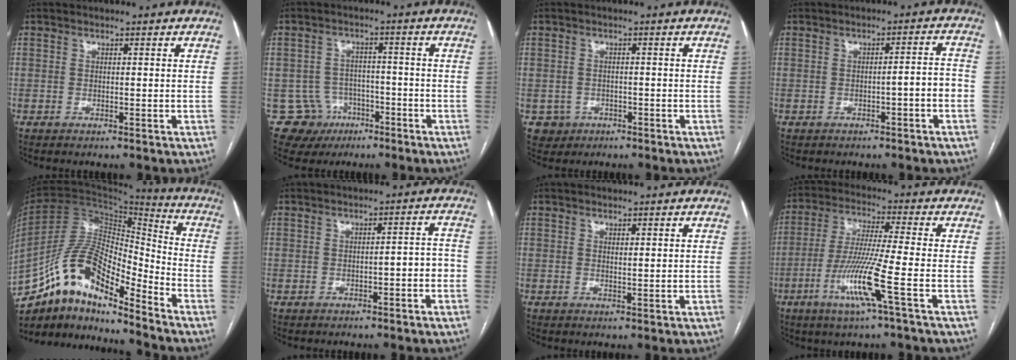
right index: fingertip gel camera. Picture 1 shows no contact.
{"total": 6.9, "force": [-3.2, 6.1, -0.1], "torque": [0.009, 0.013, -0.043]}
{"total": 3.1, "force": [-1.3, 2.9, 0.0], "torque": [0.008, 0.011, -0.016]}
{"total": 3.2, "force": [-1.3, 0.0, 2.9], "torque": [-0.032, 0.010, -0.020]}
{"total": 15.4, "force": [-11.3, 4.1, 9.6], "torque": [-0.177, 0.040, -0.203]}
{"total": 3.0, "force": [-1.1, 0.8, 2.6], "torque": [-0.032, 0.015, -0.013]}
{"total": 0.8, "force": [0.6, 0.2, 0.6], "torque": [-0.009, -0.005, 0.010]}
{"total": 10.8, "force": [-4.1, -1.3, 9.9], "torque": [-0.196, -0.021, -0.084]}